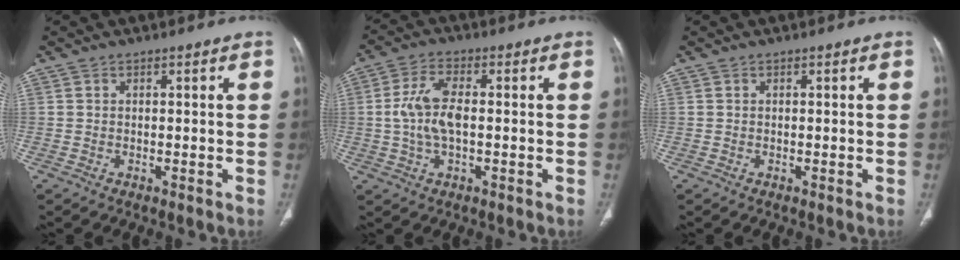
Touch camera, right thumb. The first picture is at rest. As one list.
[{"total": 8.0, "force": [-0.2, 3.7, 7.0], "torque": [-0.157, 0.014, -0.006]}, {"total": 0.0}]